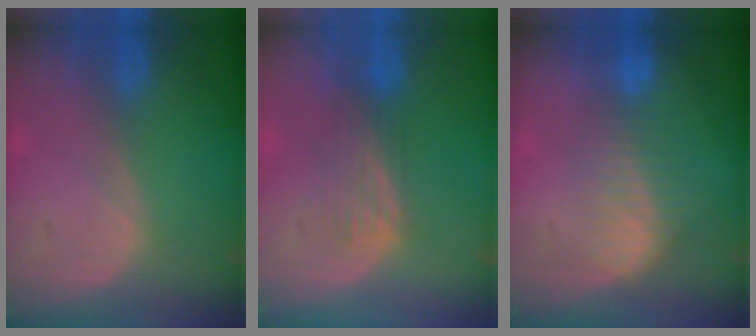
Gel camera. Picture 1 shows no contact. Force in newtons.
{"total": 4.2, "press": 3.6, "slide": 2.2}
{"total": 7.1, "press": 6.3, "slide": 3.3}